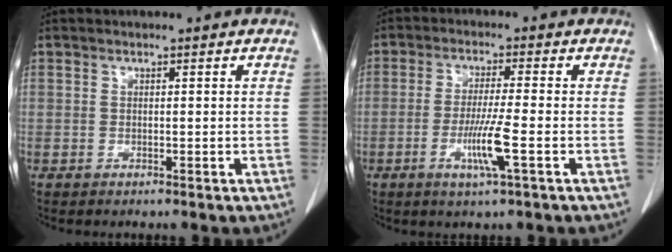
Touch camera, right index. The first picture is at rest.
{"total": 6.6, "force": [-2.2, -0.5, 6.2], "torque": [-0.117, -0.015, -0.043]}